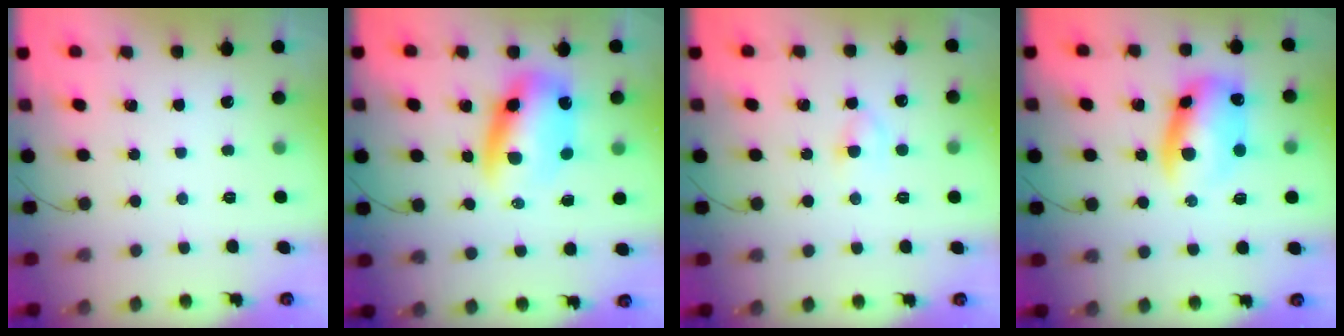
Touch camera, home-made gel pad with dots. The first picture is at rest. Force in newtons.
{"total": 9.8, "press": 9.5, "slide": 2.5}
{"total": 3.2, "press": 3.0, "slide": 1.2}
{"total": 10.9, "press": 10.7, "slide": 1.7}